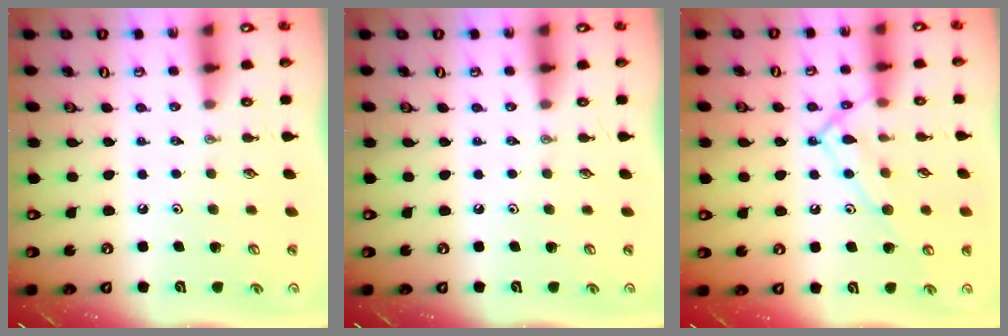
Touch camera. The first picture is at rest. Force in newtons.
{"total": 0.0}
{"total": 12.5, "press": 12.5, "slide": 0.9}